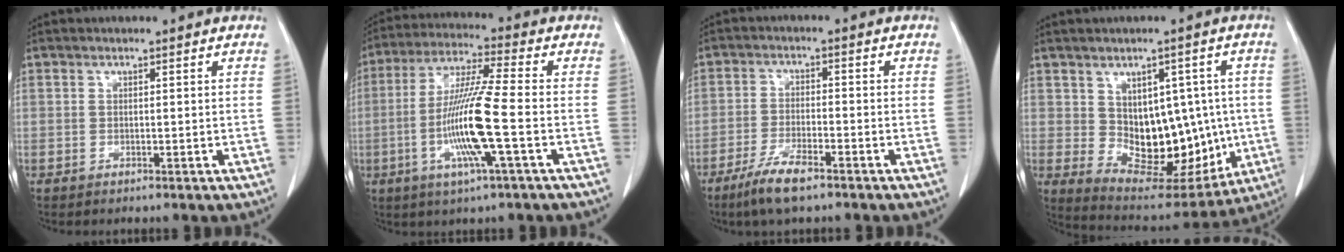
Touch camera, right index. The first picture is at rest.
{"total": 12.7, "force": [-3.0, -0.3, 12.3], "torque": [-0.248, -0.009, -0.064]}
{"total": 6.6, "force": [-4.6, 1.1, 4.6], "torque": [-0.095, -0.011, -0.084]}
{"total": 14.4, "force": [-0.3, 8.6, 11.6], "torque": [-0.151, 0.016, 0.030]}